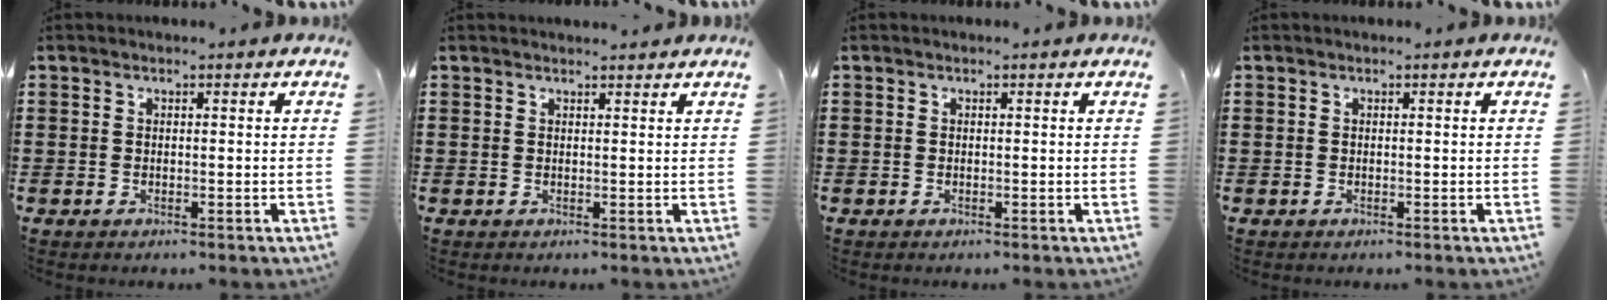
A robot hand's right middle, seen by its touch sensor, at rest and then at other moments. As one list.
[{"total": 1.0, "force": [1.0, -0.1, 0.1], "torque": [-0.003, -0.002, 0.019]}, {"total": 0.0}, {"total": 0.0}]